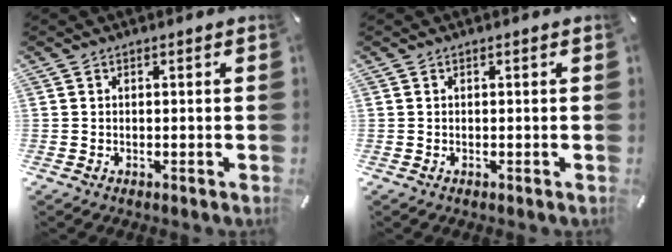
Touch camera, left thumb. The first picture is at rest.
{"total": 0.0}